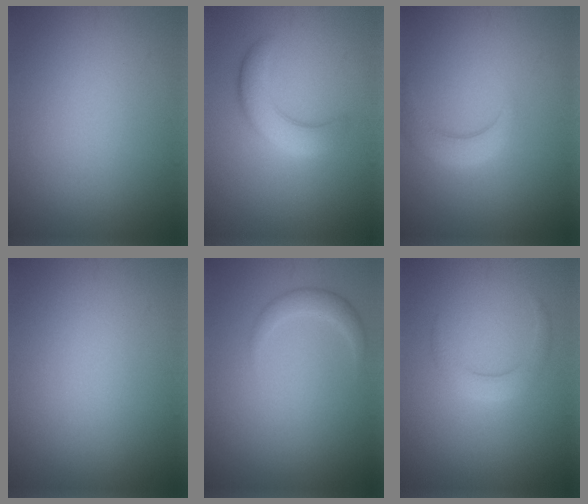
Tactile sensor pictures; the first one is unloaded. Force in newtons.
{"total": 4.0, "press": 4.0, "slide": 0.2}
{"total": 2.7, "press": 2.7, "slide": 0.3}
{"total": 0.0}
{"total": 1.6, "press": 1.6, "slide": 0.1}
{"total": 2.0, "press": 2.0, "slide": 0.1}